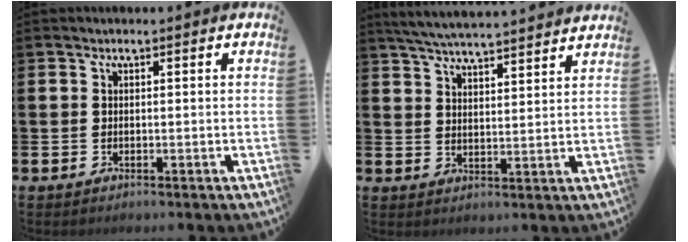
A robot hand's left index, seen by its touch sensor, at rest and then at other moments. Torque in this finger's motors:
{"motor_torque": [0.93, -1.21, 0.66, 0.21]}